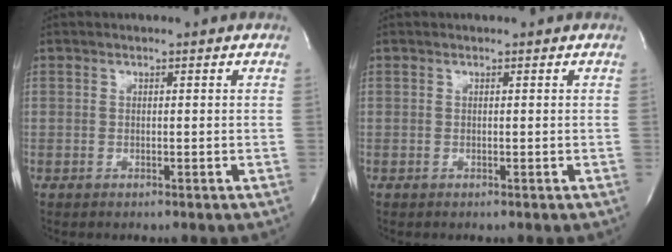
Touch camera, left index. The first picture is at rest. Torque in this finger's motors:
{"motor_torque": [0.00, 0.00, 0.00, 0.00]}